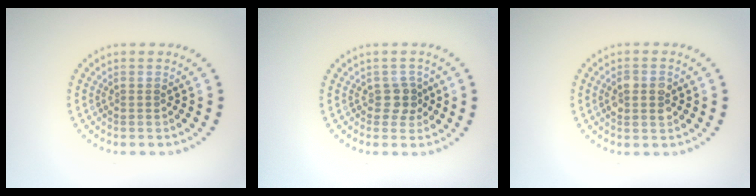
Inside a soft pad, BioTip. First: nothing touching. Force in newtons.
{"total": 1.8, "press": 1.5, "slide": 0.9}
{"total": 2.7, "press": 2.7, "slide": 0.2}